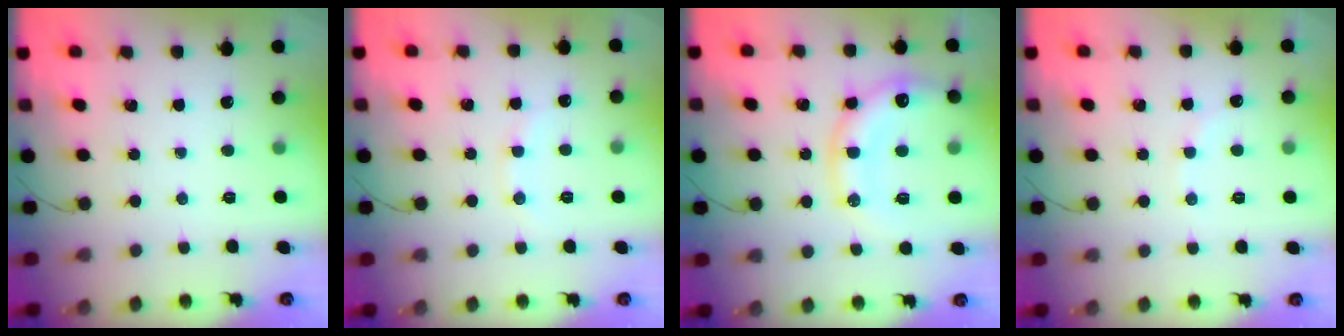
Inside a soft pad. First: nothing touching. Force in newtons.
{"total": 5.6, "press": 5.4, "slide": 1.7}
{"total": 17.1, "press": 16.8, "slide": 2.9}
{"total": 4.1, "press": 4.0, "slide": 0.6}